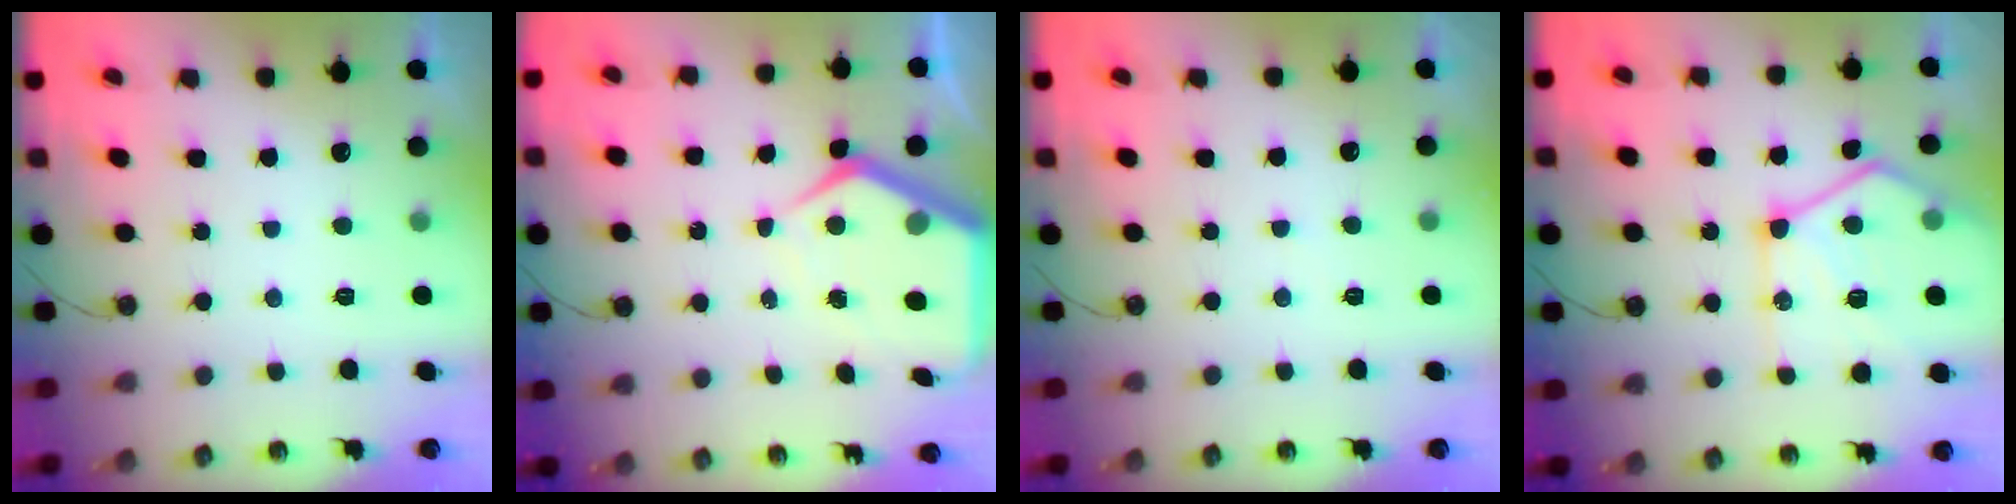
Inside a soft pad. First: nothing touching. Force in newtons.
{"total": 9.0, "press": 8.9, "slide": 0.8}
{"total": 2.7, "press": 2.6, "slide": 0.4}
{"total": 18.1, "press": 18.0, "slide": 2.0}